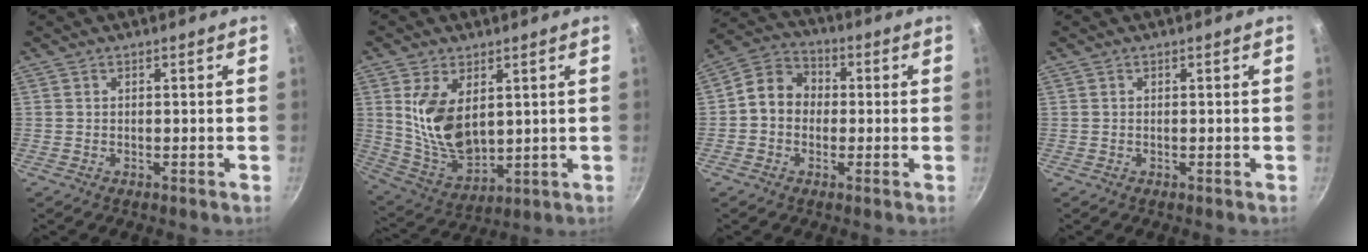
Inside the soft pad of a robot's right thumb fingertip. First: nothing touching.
{"total": 13.0, "force": [3.3, 7.7, 10.0], "torque": [-0.172, -0.037, 0.080]}
{"total": 8.3, "force": [-0.3, 7.0, 4.4], "torque": [-0.044, 0.022, -0.028]}
{"total": 0.0}